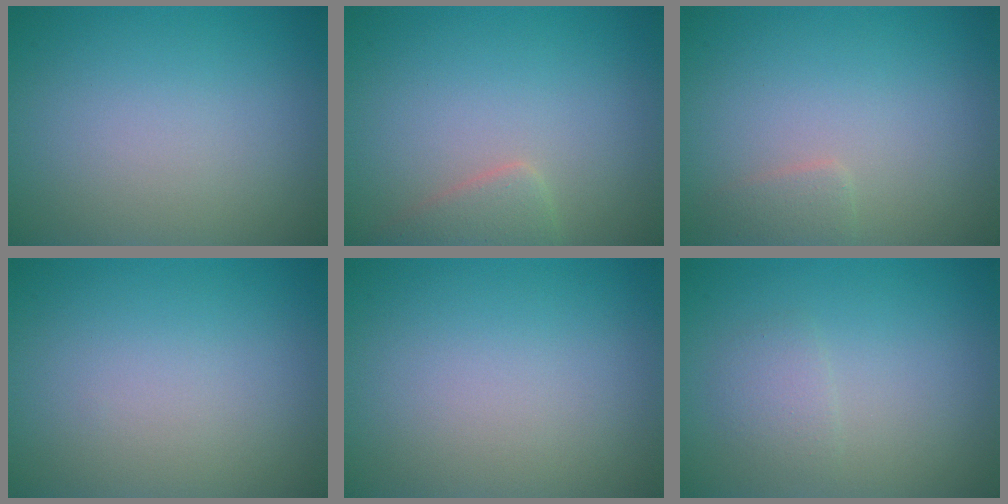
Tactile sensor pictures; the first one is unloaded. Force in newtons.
{"total": 2.0, "press": 2.0, "slide": 0.2}
{"total": 1.2, "press": 1.2, "slide": 0.0}
{"total": 0.0}
{"total": 0.0}
{"total": 1.3, "press": 1.3, "slide": 0.0}